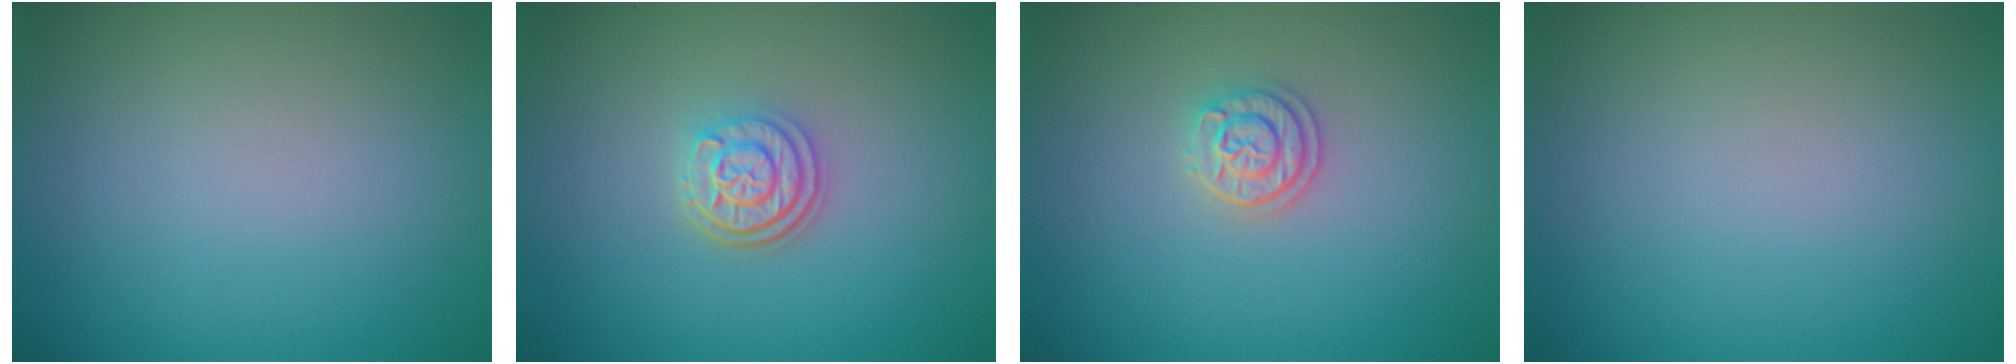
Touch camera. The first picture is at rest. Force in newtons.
{"total": 3.0, "press": 2.4, "slide": 1.7}
{"total": 2.1, "press": 2.0, "slide": 0.6}
{"total": 0.0}